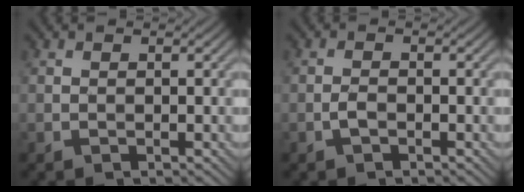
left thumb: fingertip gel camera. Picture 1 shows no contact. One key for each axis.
{"total": 1.3, "fx": -0.7, "fy": 0.6, "fz": 0.9, "tx": -0.020, "ty": 0.002, "tz": -0.017}